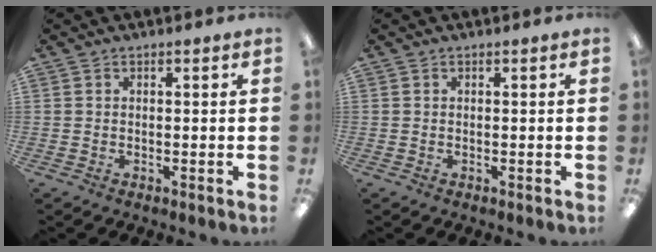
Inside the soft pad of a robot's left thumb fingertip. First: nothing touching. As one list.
[{"total": 0.0}]